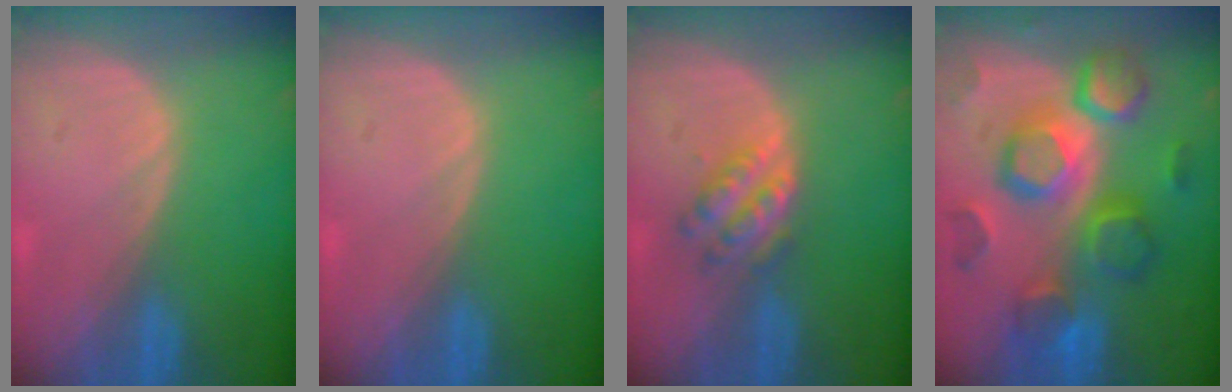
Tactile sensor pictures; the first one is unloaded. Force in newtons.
{"total": 0.0}
{"total": 4.7, "press": 4.6, "slide": 1.2}
{"total": 12.3, "press": 12.3, "slide": 1.0}